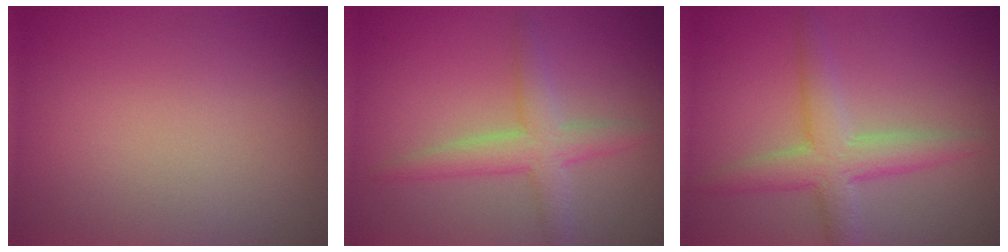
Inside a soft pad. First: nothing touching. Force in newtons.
{"total": 3.5, "press": 3.5, "slide": 0.3}
{"total": 4.3, "press": 4.3, "slide": 0.1}